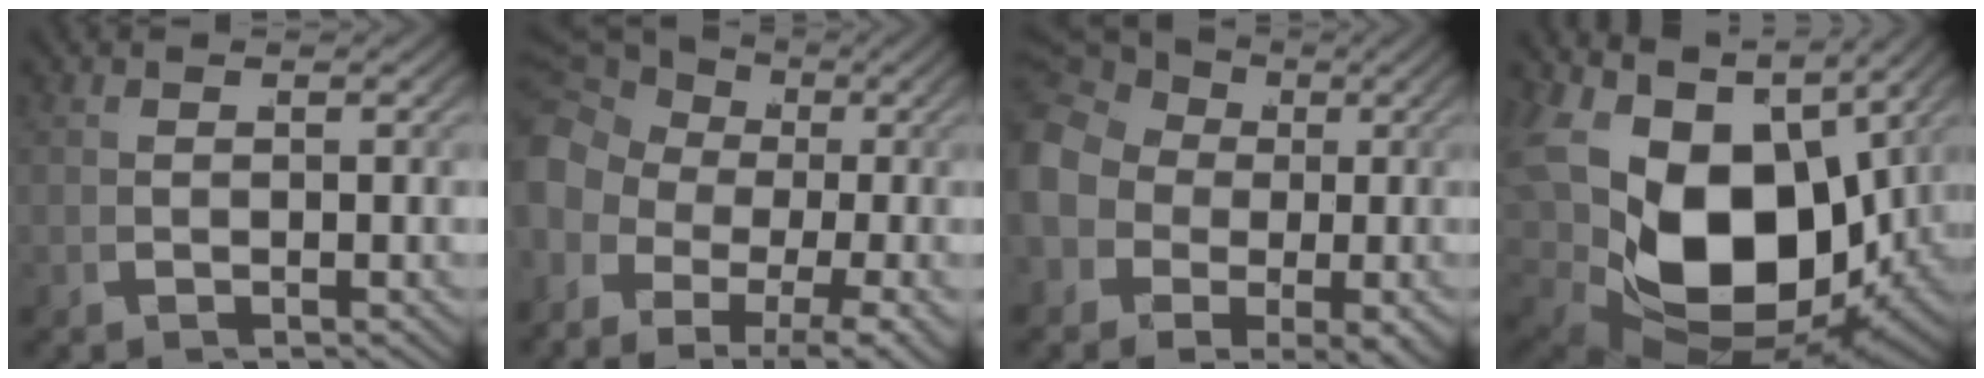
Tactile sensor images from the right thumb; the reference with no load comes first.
{"total": 8.8, "force": [0.5, 6.6, 5.8], "torque": [-0.091, -0.010, 0.004]}
{"total": 10.7, "force": [2.6, 8.5, 5.9], "torque": [-0.117, -0.006, 0.031]}
{"total": 19.3, "force": [0.0, 12.3, 15.0], "torque": [-0.299, -0.056, 0.034]}